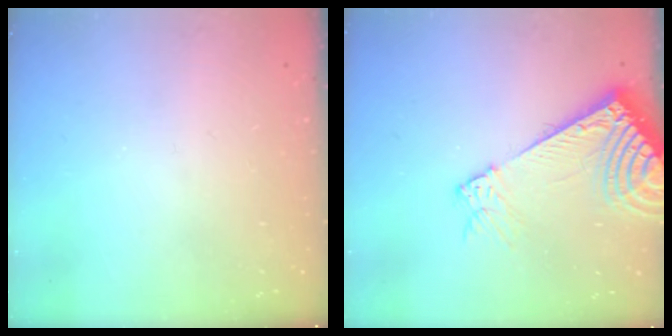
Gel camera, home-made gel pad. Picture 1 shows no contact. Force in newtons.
{"total": 10.5, "press": 10.4, "slide": 1.5}